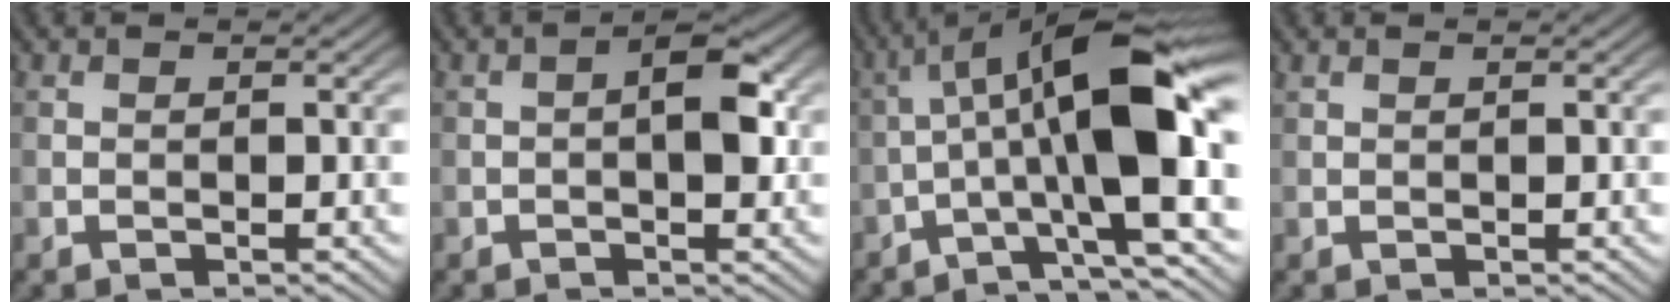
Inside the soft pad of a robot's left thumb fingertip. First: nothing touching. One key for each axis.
{"total": 4.2, "fx": 0.0, "fy": 1.7, "fz": 3.9, "tx": -0.053, "ty": 0.010, "tz": -0.008}
{"total": 14.7, "fx": -1.3, "fy": 3.6, "fz": 14.2, "tx": -0.219, "ty": 0.033, "tz": -0.028}
{"total": 0.6, "fx": 0.5, "fy": 0.1, "fz": 0.3, "tx": -0.011, "ty": 0.005, "tz": 0.010}